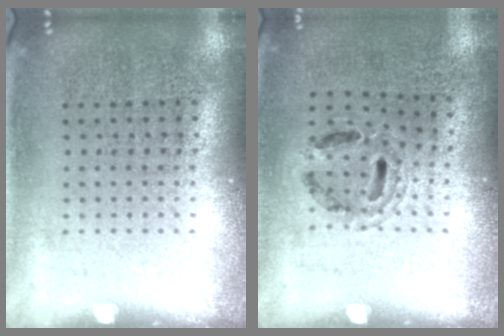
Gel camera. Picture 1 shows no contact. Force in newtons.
{"total": 0.9, "press": 0.9, "slide": 0.2}